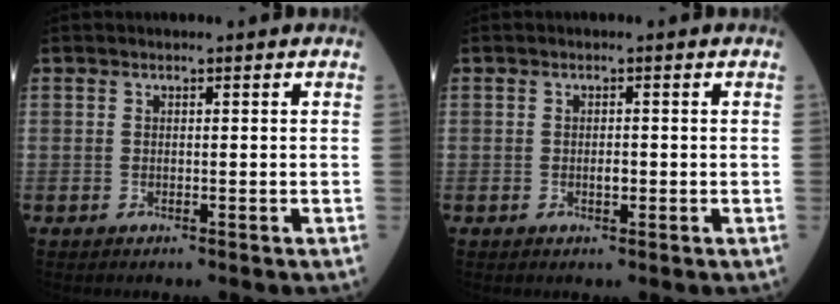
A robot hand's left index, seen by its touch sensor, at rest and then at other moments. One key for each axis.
{"total": 1.4, "fx": -0.4, "fy": 0.6, "fz": 1.2, "tx": -0.022, "ty": 0.001, "tz": -0.005}